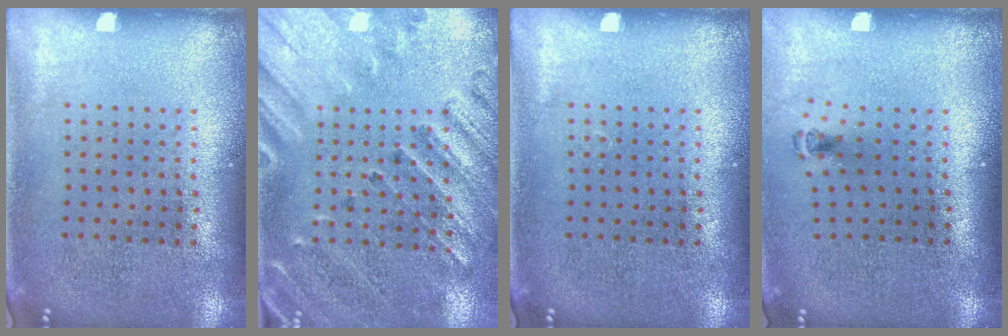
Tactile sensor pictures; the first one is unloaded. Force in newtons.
{"total": 2.5, "press": 2.2, "slide": 1.3}
{"total": 0.0}
{"total": 0.6, "press": 0.4, "slide": 0.5}